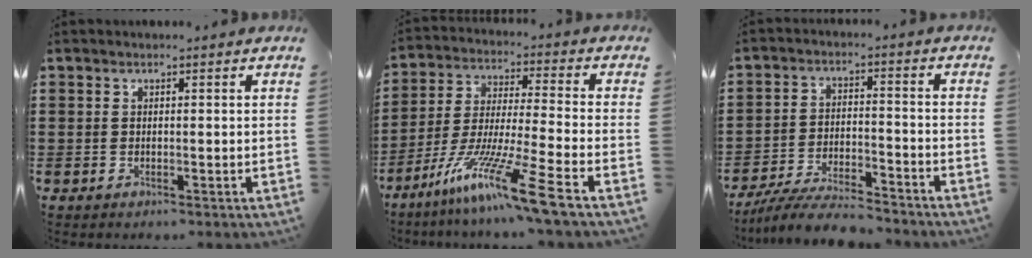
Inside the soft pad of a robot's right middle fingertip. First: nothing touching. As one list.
[{"total": 12.4, "force": [-8.8, -0.6, 8.7], "torque": [-0.173, -0.008, -0.170]}, {"total": 7.1, "force": [-6.6, 0.6, 2.5], "torque": [-0.055, -0.002, -0.128]}]